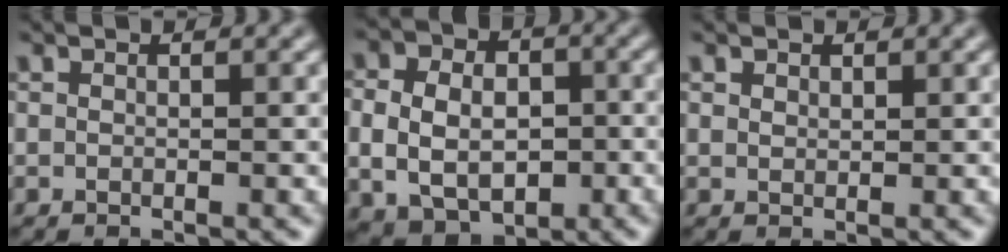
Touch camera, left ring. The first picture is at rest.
{"total": 9.2, "force": [-0.5, 7.4, 5.3], "torque": [-0.082, 0.007, -0.025]}
{"total": 0.8, "force": [0.7, 0.4, 0.1], "torque": [-0.001, -0.001, 0.014]}